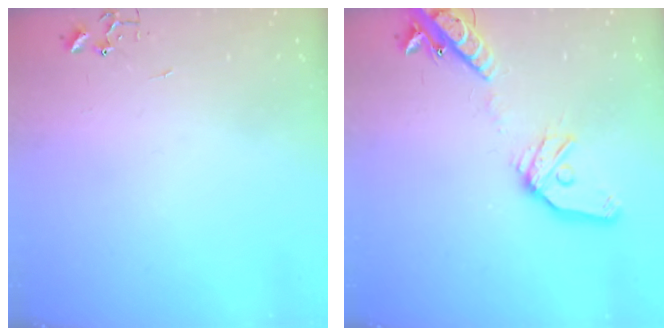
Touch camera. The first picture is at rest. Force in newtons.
{"total": 17.4, "press": 17.1, "slide": 3.1}